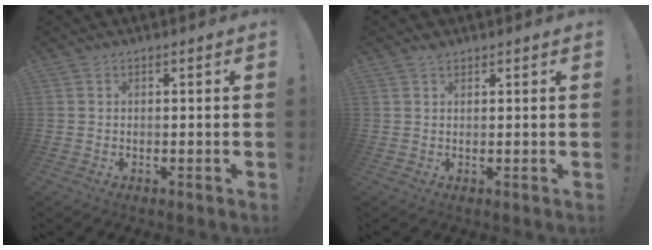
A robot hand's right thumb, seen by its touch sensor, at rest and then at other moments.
{"total": 1.5, "force": [1.1, 0.8, 0.5], "torque": [-0.001, -0.004, 0.020]}